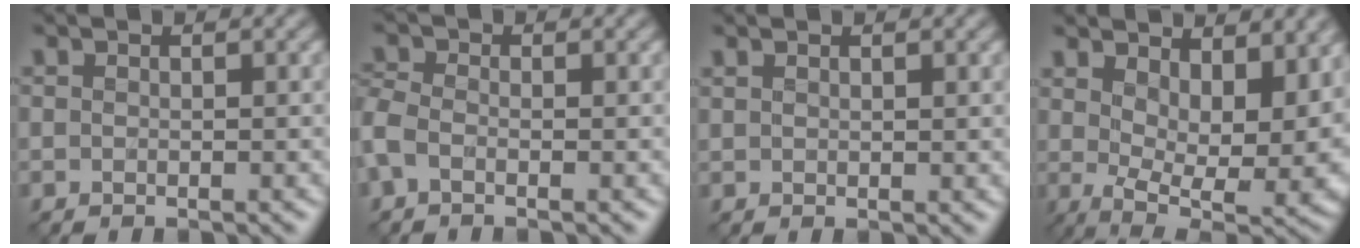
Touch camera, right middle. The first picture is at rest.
{"total": 2.3, "force": [-0.8, 1.4, 1.6], "torque": [-0.050, 0.005, -0.031]}
{"total": 0.8, "force": [0.8, 0.0, 0.2], "torque": [-0.007, -0.002, 0.018]}
{"total": 12.3, "force": [2.1, 6.5, 10.2], "torque": [-0.130, -0.016, 0.065]}